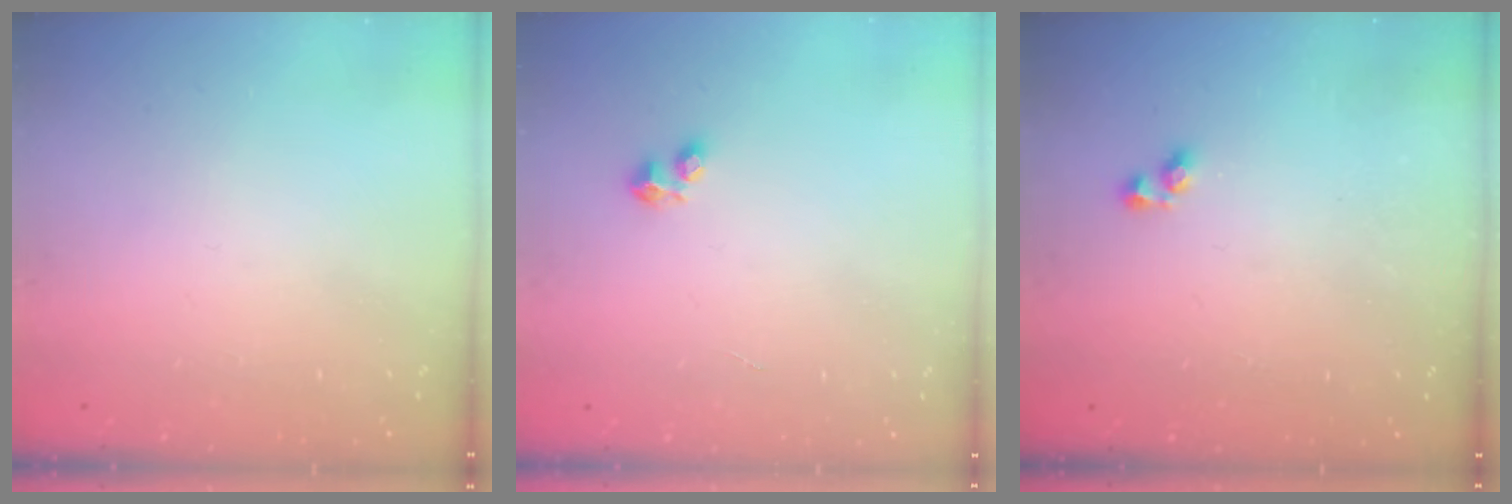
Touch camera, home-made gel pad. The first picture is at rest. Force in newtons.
{"total": 2.9, "press": 2.8, "slide": 0.5}
{"total": 1.9, "press": 1.9, "slide": 0.4}